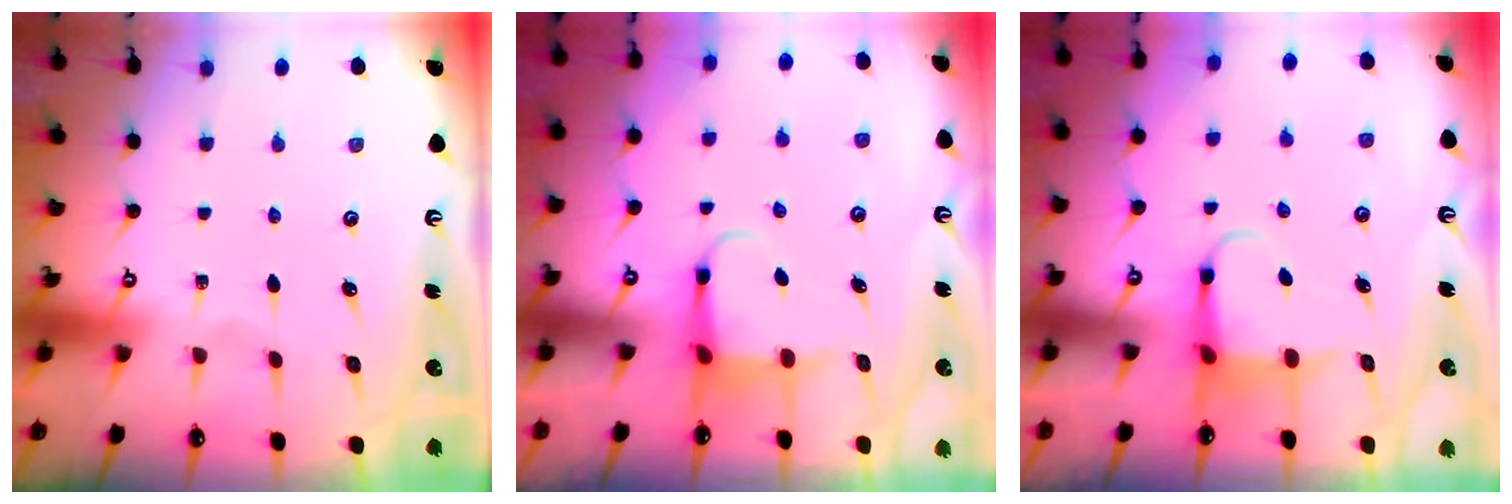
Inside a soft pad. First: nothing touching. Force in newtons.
{"total": 4.4, "press": 4.4, "slide": 0.2}
{"total": 4.4, "press": 4.4, "slide": 0.2}